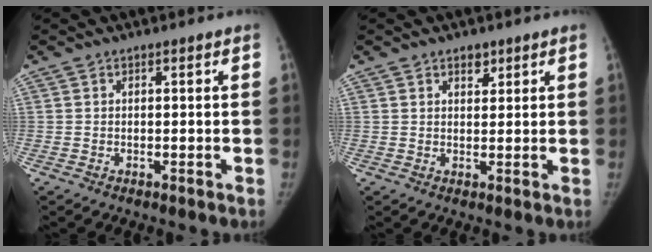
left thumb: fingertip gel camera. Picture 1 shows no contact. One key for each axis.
{"total": 2.2, "fx": 1.5, "fy": 1.3, "fz": 1.0, "tx": 0.002, "ty": -0.009, "tz": 0.021}